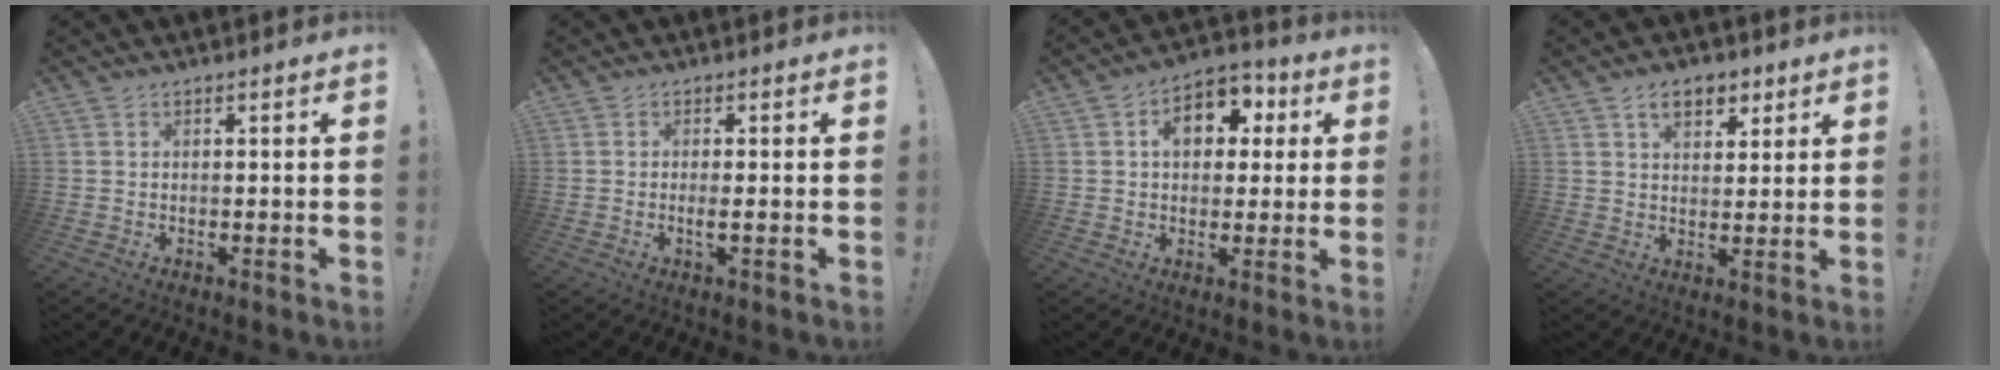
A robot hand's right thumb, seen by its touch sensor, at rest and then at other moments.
{"total": 2.0, "force": [-0.2, -0.1, 2.0], "torque": [-0.027, -0.006, -0.006]}
{"total": 11.2, "force": [3.0, 8.2, 7.0], "torque": [-0.088, -0.001, 0.053]}
{"total": 7.7, "force": [4.1, 5.0, 4.2], "torque": [-0.054, -0.009, 0.073]}